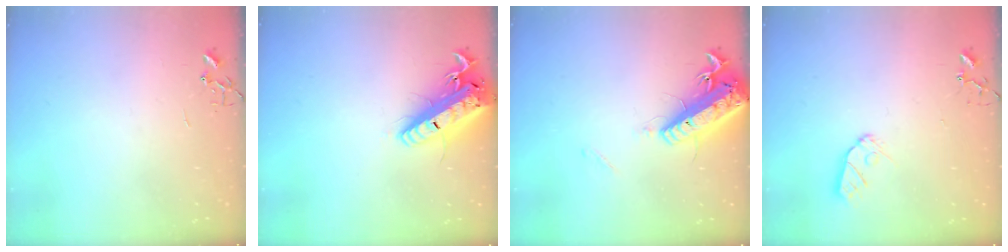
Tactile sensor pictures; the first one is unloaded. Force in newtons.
{"total": 21.8, "press": 21.4, "slide": 4.2}
{"total": 18.1, "press": 17.7, "slide": 3.9}
{"total": 7.6, "press": 7.6, "slide": 0.5}